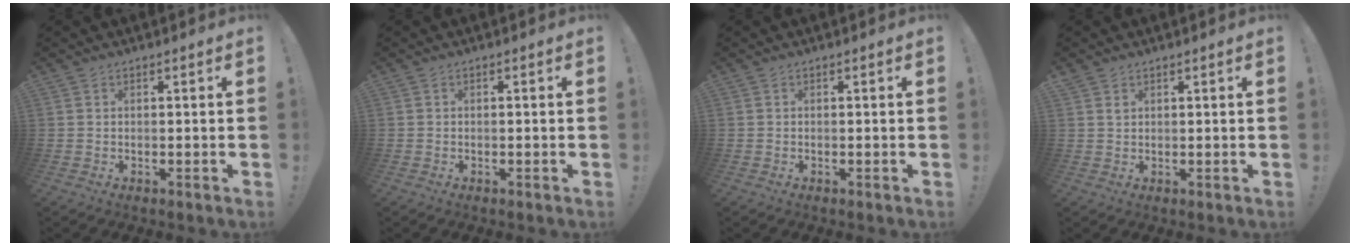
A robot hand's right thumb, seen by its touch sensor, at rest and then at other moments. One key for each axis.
{"total": 0.6, "fx": -0.5, "fy": 0.0, "fz": 0.3, "tx": -0.006, "ty": -0.001, "tz": -0.008}
{"total": 0.0}
{"total": 1.5, "fx": 1.1, "fy": 0.9, "fz": 0.3, "tx": 0.008, "ty": -0.008, "tz": 0.019}